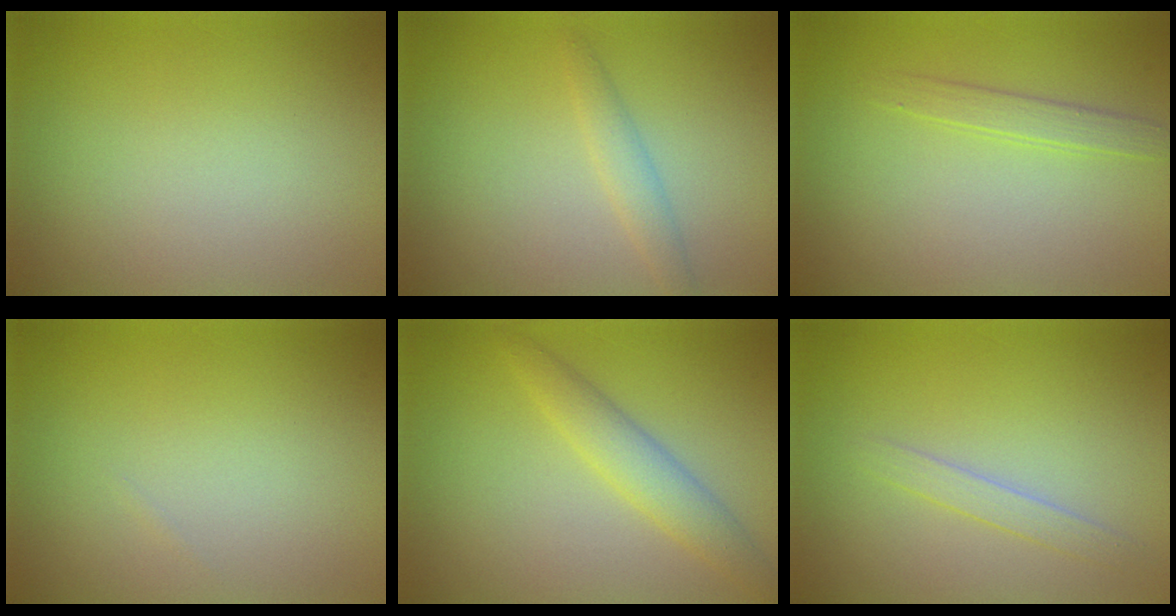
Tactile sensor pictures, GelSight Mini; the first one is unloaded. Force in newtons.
{"total": 1.5, "press": 1.5, "slide": 0.1}
{"total": 1.6, "press": 1.6, "slide": 0.1}
{"total": 0.0}
{"total": 3.0, "press": 3.0, "slide": 0.1}
{"total": 1.4, "press": 1.3, "slide": 0.1}